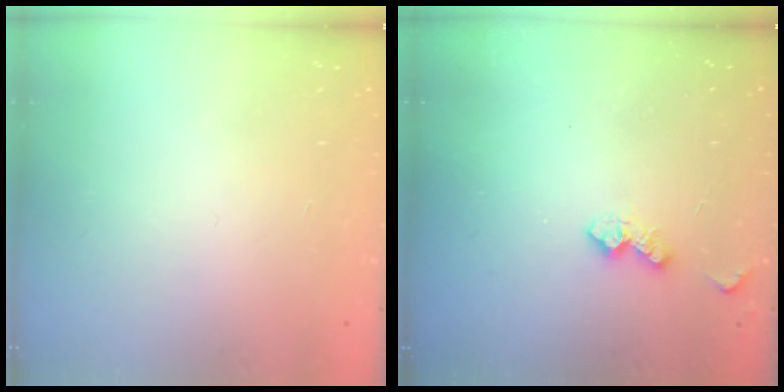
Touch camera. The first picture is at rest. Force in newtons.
{"total": 5.4, "press": 5.4, "slide": 0.8}